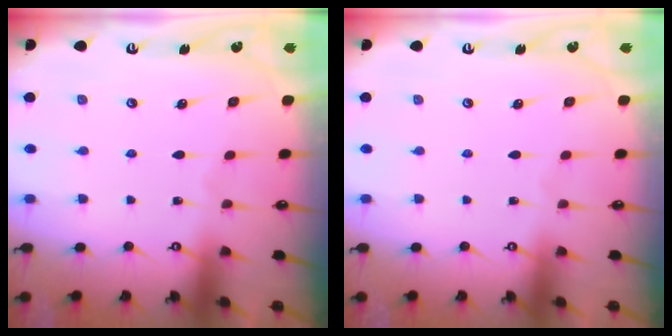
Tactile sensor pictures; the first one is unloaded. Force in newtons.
{"total": 0.0}